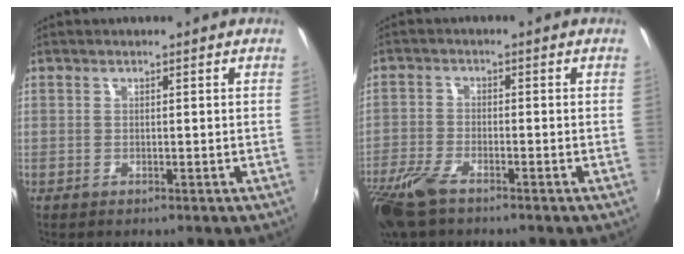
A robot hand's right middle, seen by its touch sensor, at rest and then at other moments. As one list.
[{"total": 7.1, "force": [-4.9, 2.3, 4.6], "torque": [-0.121, -0.022, -0.099]}]